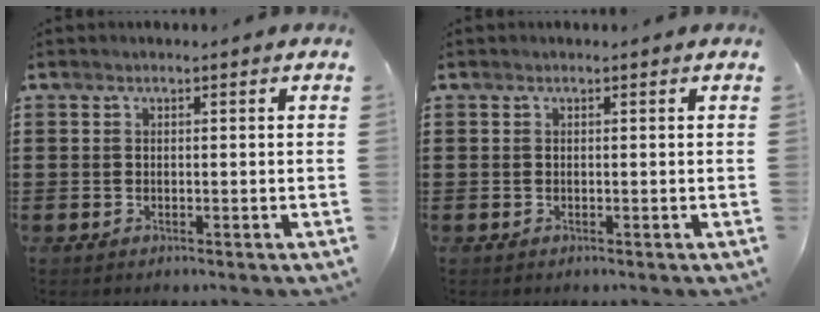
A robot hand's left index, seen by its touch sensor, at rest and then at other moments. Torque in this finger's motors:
{"motor_torque": [-0.01, 0.00, 0.00, 0.00]}